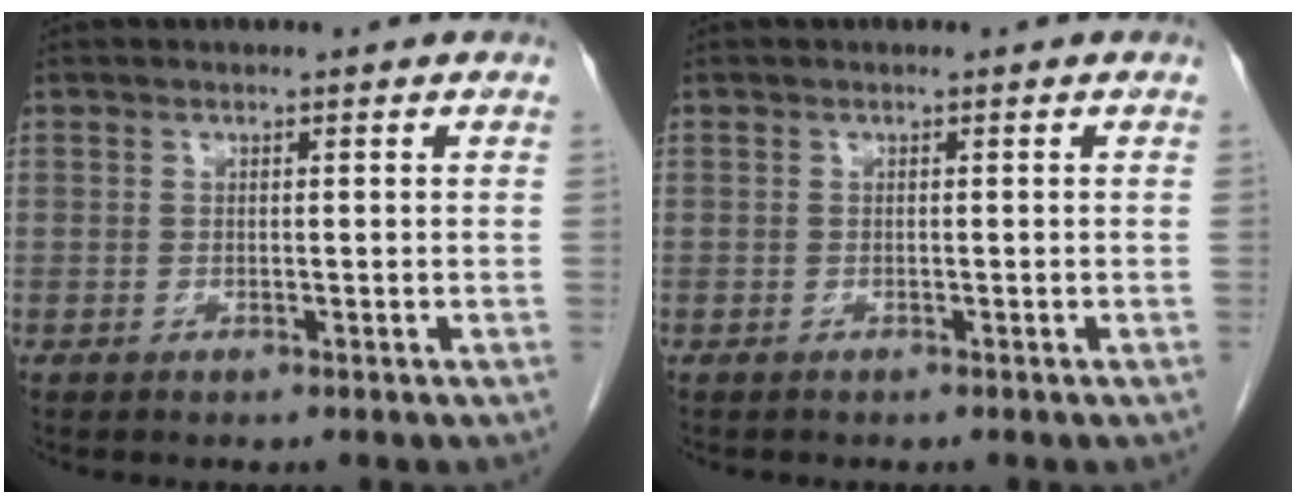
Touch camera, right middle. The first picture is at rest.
{"total": 0.0}